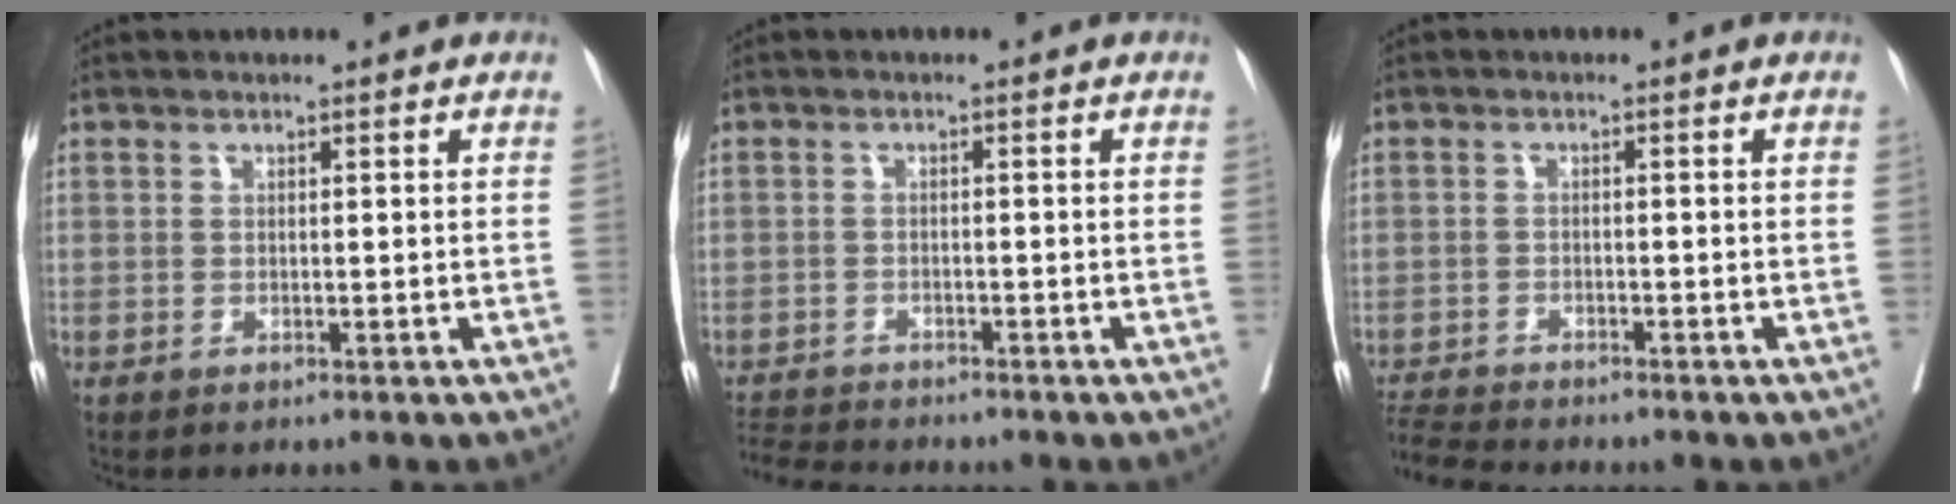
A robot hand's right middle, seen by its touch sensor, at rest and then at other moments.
{"total": 5.4, "force": [-5.3, 0.4, 1.1], "torque": [-0.021, -0.017, -0.090]}
{"total": 5.6, "force": [-5.5, -0.1, 1.1], "torque": [-0.025, -0.019, -0.097]}